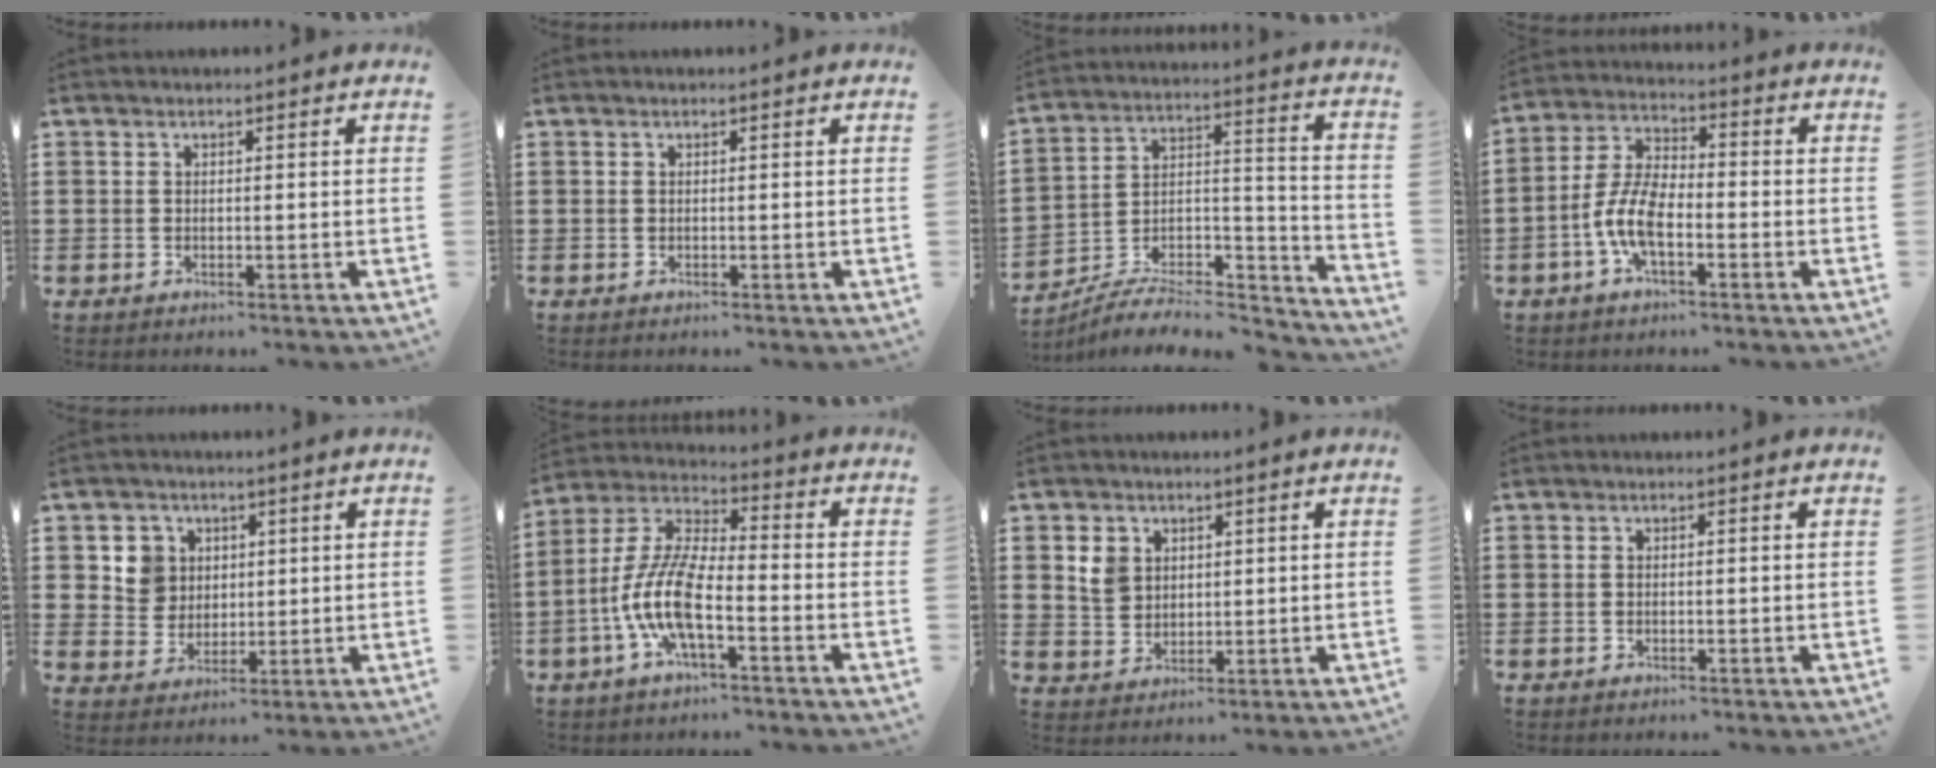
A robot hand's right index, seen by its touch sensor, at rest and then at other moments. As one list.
[{"total": 0.0}, {"total": 6.6, "force": [-5.8, 2.2, 2.3], "torque": [-0.034, 0.007, -0.112]}, {"total": 7.6, "force": [-2.7, 3.3, 6.3], "torque": [-0.154, -0.005, -0.058]}, {"total": 5.6, "force": [1.9, 5.2, 0.8], "torque": [-0.035, 0.014, 0.035]}, {"total": 9.8, "force": [-3.9, 2.8, 8.6], "torque": [-0.213, -0.013, -0.082]}, {"total": 4.2, "force": [1.7, 3.5, 1.5], "torque": [-0.035, 0.008, 0.030]}, {"total": 0.0}]